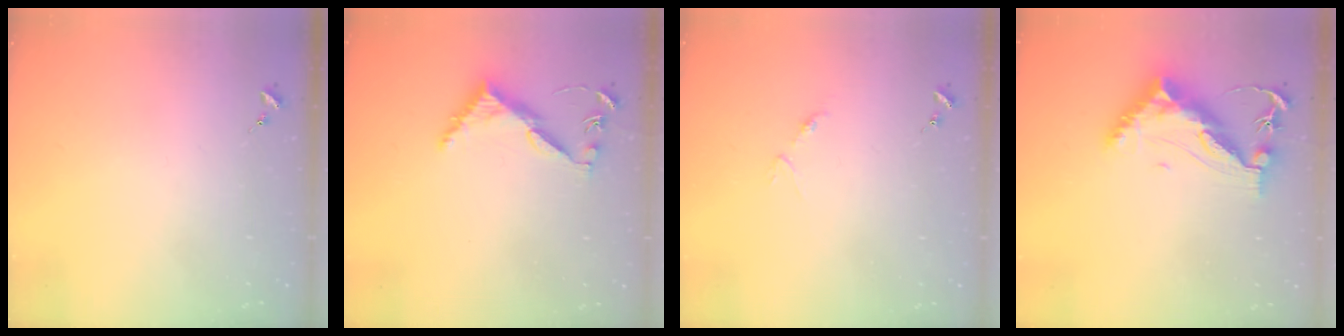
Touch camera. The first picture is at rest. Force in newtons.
{"total": 6.2, "press": 6.2, "slide": 0.5}
{"total": 3.7, "press": 3.7, "slide": 0.3}
{"total": 13.0, "press": 12.9, "slide": 0.7}